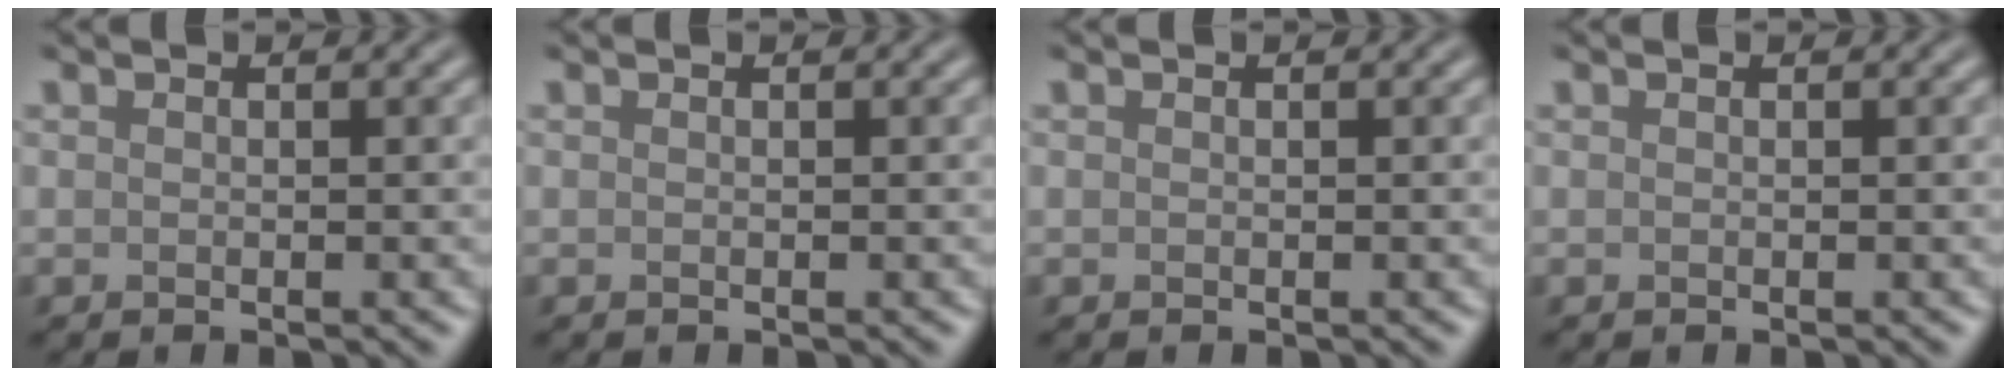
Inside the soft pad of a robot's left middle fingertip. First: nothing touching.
{"total": 0.0}
{"total": 0.0}
{"total": 0.0}